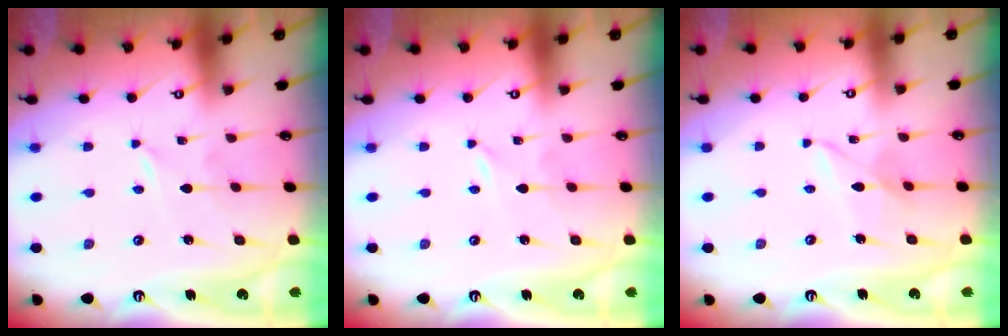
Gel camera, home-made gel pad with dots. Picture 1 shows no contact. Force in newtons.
{"total": 0.0}
{"total": 4.1, "press": 4.1, "slide": 0.4}